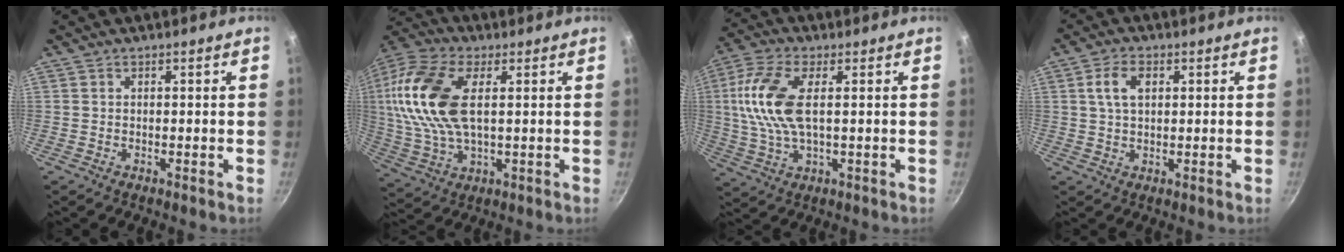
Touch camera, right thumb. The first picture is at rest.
{"total": 18.7, "force": [3.5, 10.0, 15.5], "torque": [-0.320, 0.007, 0.059]}
{"total": 12.7, "force": [1.8, 5.8, 11.2], "torque": [-0.240, 0.009, 0.026]}
{"total": 5.2, "force": [1.5, 3.1, 3.9], "torque": [-0.062, 0.004, 0.026]}